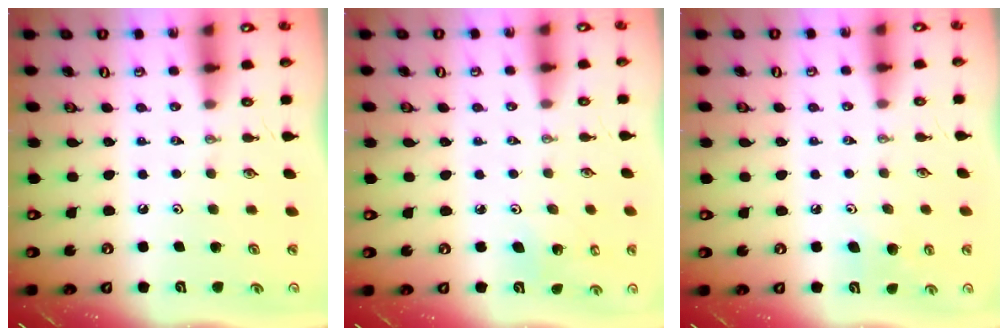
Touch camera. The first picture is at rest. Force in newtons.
{"total": 4.3, "press": 4.2, "slide": 1.0}
{"total": 6.8, "press": 6.6, "slide": 1.8}